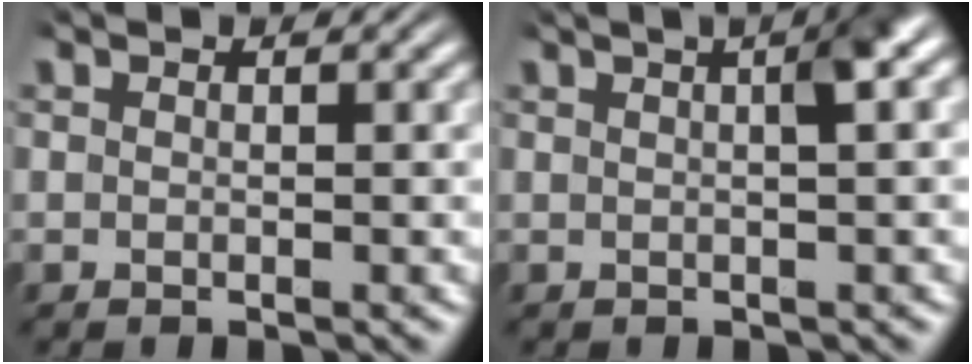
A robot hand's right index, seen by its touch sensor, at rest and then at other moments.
{"total": 4.8, "force": [1.8, 1.3, 4.2], "torque": [-0.046, 0.022, 0.018]}